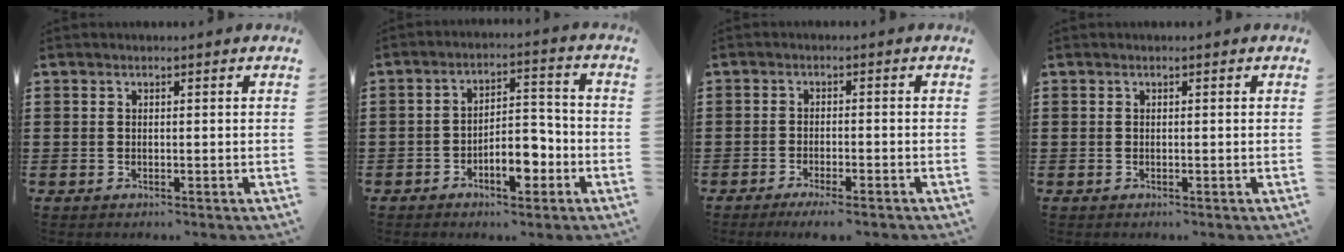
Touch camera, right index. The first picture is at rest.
{"total": 6.7, "force": [-3.5, 2.9, 4.9], "torque": [-0.071, 0.011, -0.063]}
{"total": 2.2, "force": [-1.9, 0.0, 1.1], "torque": [-0.019, 0.002, -0.035]}
{"total": 0.0}